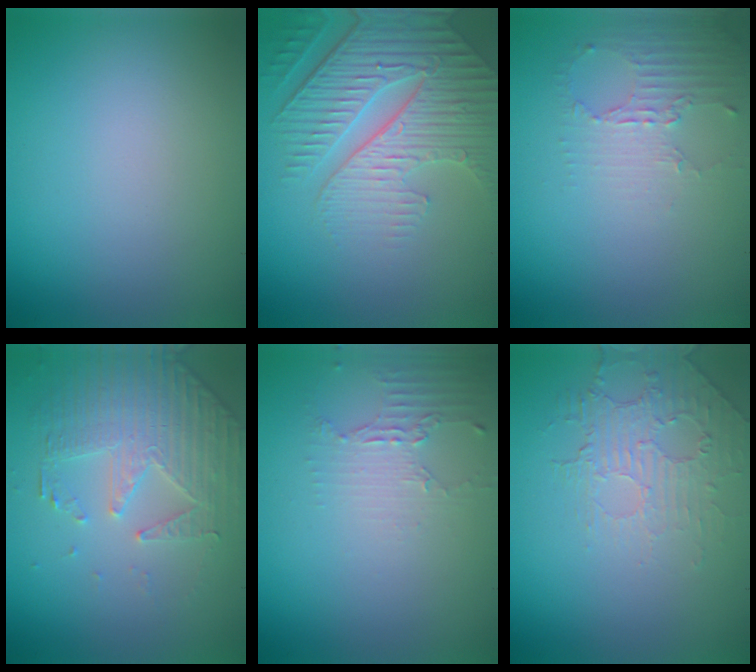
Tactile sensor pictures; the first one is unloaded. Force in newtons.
{"total": 6.8, "press": 5.2, "slide": 4.3}
{"total": 2.2, "press": 1.7, "slide": 1.5}
{"total": 4.9, "press": 3.7, "slide": 3.2}
{"total": 1.9, "press": 1.4, "slide": 1.3}
{"total": 2.1, "press": 1.2, "slide": 1.7}